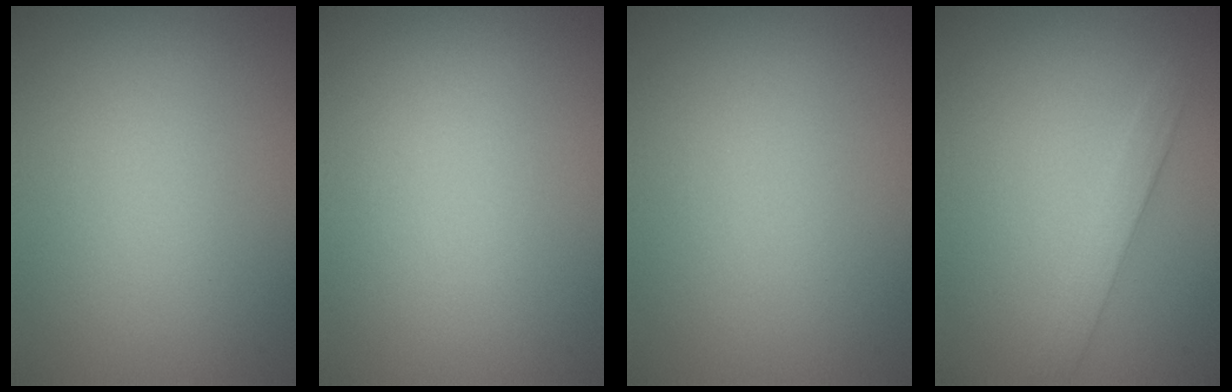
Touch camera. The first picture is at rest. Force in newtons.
{"total": 0.0}
{"total": 0.0}
{"total": 2.1, "press": 2.1, "slide": 0.1}